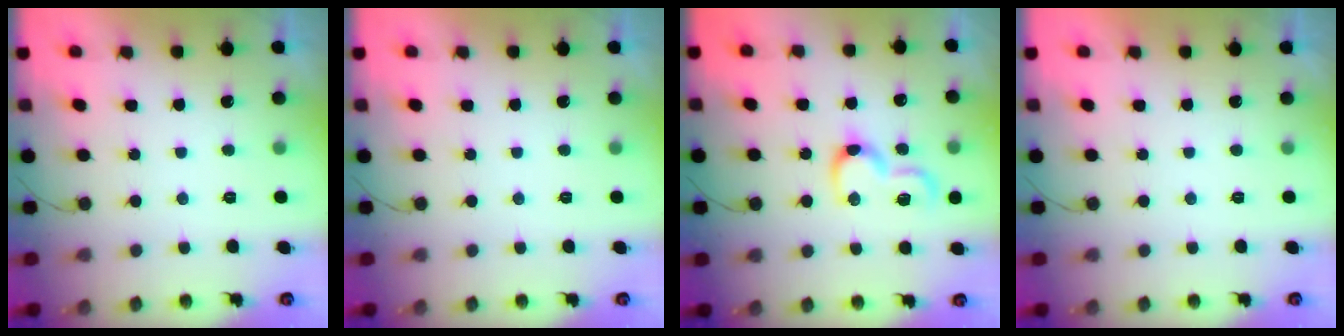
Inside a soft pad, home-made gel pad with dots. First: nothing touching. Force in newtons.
{"total": 0.0}
{"total": 9.6, "press": 9.6, "slide": 0.6}
{"total": 1.8, "press": 1.8, "slide": 0.0}